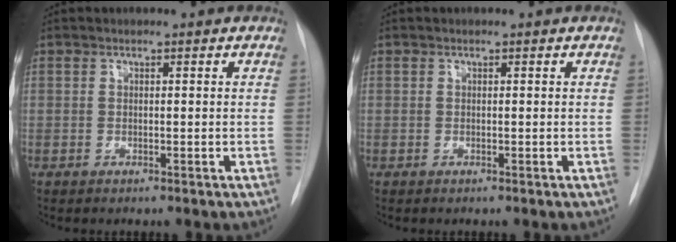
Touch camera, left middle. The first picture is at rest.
{"total": 0.0}